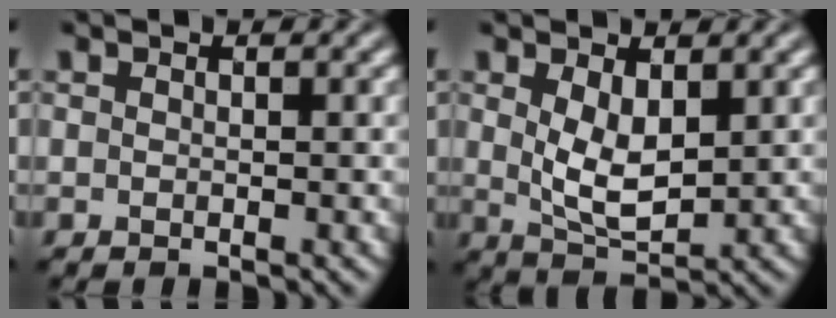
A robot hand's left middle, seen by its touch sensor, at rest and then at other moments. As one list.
[{"total": 3.9, "force": [0.9, 1.9, 3.3], "torque": [-0.071, -0.006, 0.024]}]